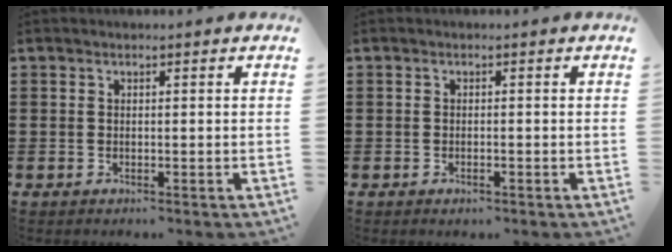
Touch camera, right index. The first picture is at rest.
{"total": 0.7, "force": [-0.5, 0.1, 0.6], "torque": [-0.012, -0.006, -0.007]}